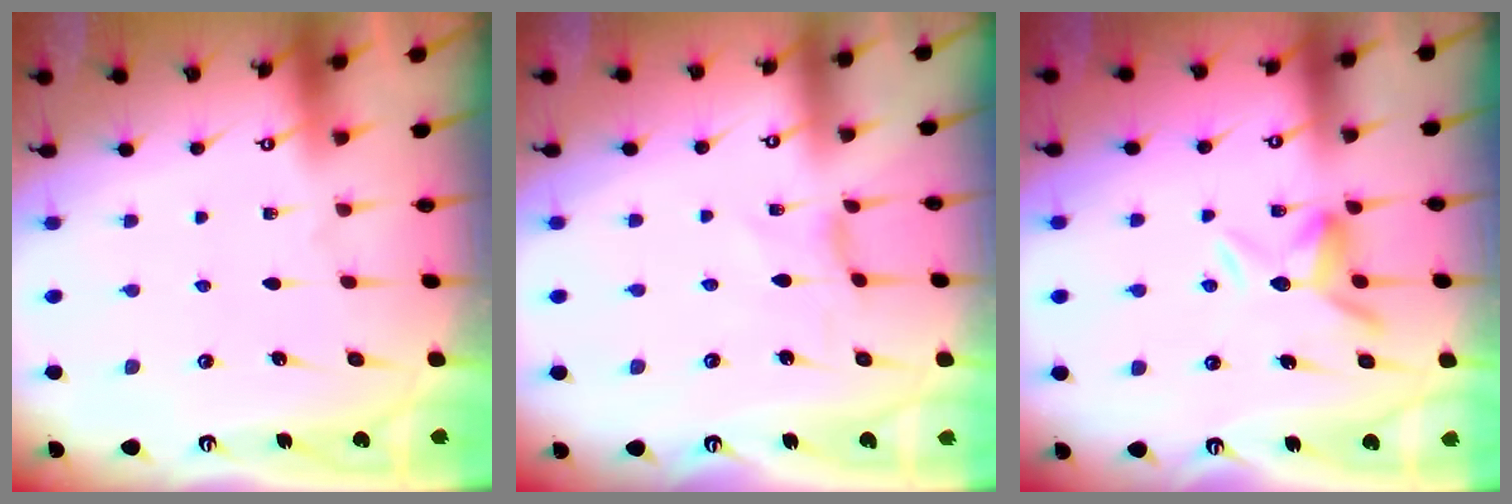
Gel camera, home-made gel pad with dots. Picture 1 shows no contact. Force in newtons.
{"total": 1.0, "press": 0.9, "slide": 0.4}
{"total": 8.4, "press": 8.4, "slide": 1.0}